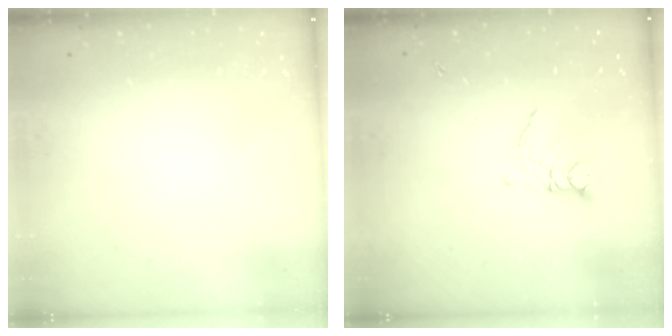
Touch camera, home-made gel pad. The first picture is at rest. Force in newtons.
{"total": 8.3, "press": 8.3, "slide": 0.7}